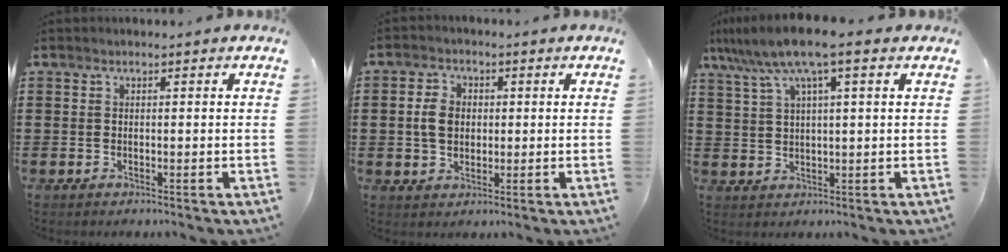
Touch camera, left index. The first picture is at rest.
{"total": 4.5, "force": [0.1, 3.4, 2.9], "torque": [-0.070, 0.009, -0.002]}
{"total": 8.0, "force": [4.4, 0.9, 6.6], "torque": [-0.144, -0.008, 0.075]}